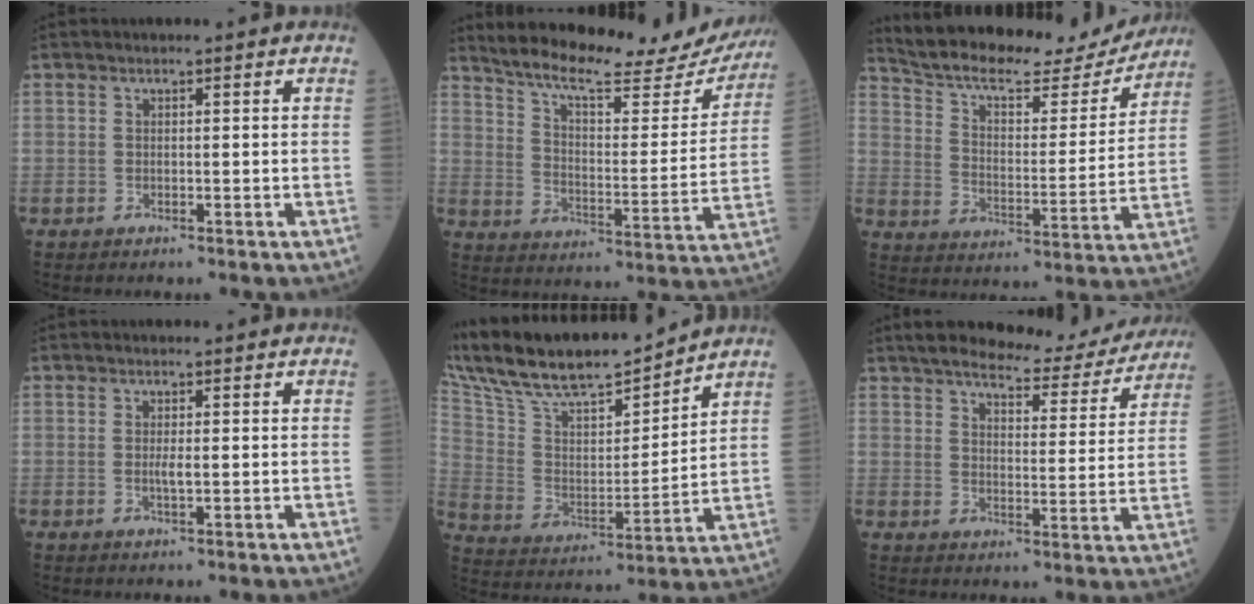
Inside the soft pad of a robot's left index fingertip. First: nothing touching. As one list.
[{"total": 21.7, "force": [19.9, 2.9, 8.1], "torque": [-0.128, -0.043, 0.269]}, {"total": 20.8, "force": [18.8, 4.8, 7.6], "torque": [-0.134, -0.006, 0.274]}, {"total": 1.2, "force": [-0.2, 0.1, 1.2], "torque": [-0.027, -0.006, -0.003]}, {"total": 18.9, "force": [16.6, 2.9, 8.6], "torque": [-0.175, 0.013, 0.301]}, {"total": 13.8, "force": [12.8, 2.7, 4.6], "torque": [-0.056, -0.013, 0.158]}]